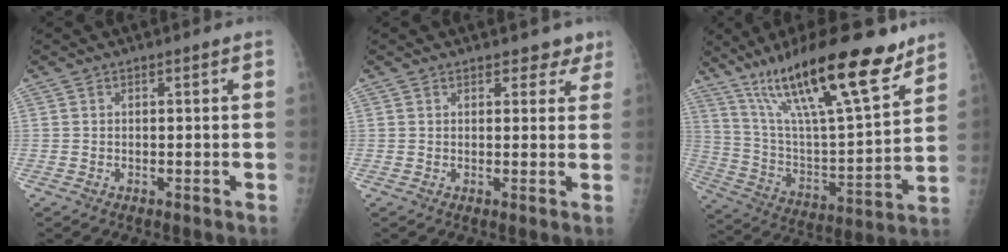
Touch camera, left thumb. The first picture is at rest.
{"total": 3.4, "force": [2.7, 2.0, 0.6], "torque": [0.026, -0.013, 0.023]}
{"total": 25.5, "force": [16.9, 5.5, 18.2], "torque": [-0.289, -0.062, 0.292]}